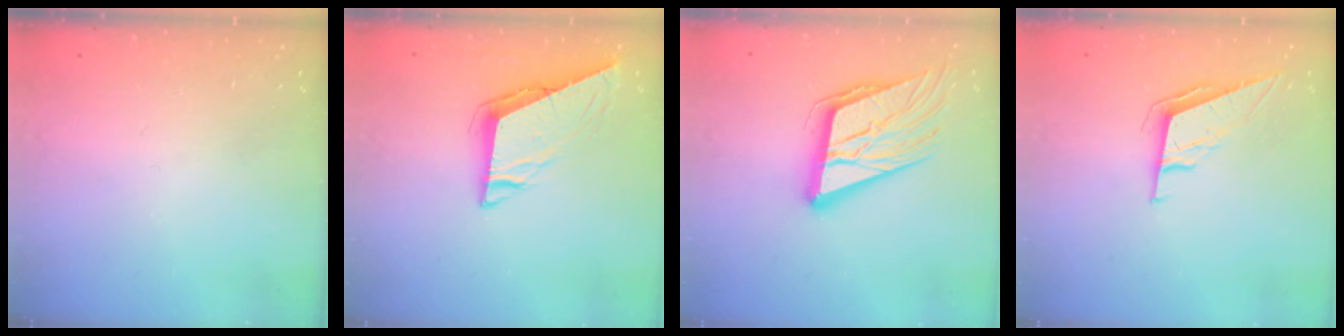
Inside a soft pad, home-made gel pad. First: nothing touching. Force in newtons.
{"total": 7.7, "press": 7.7, "slide": 0.3}
{"total": 19.0, "press": 18.5, "slide": 4.3}
{"total": 7.4, "press": 7.1, "slide": 2.2}